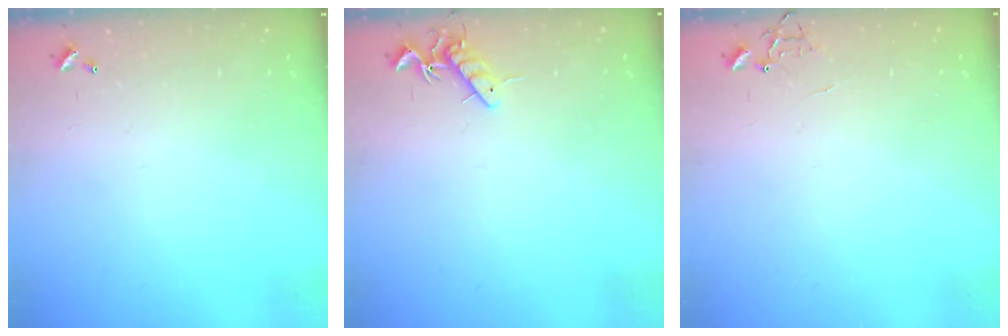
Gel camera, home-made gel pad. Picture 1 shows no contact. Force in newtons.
{"total": 7.6, "press": 7.5, "slide": 0.8}
{"total": 6.4, "press": 6.4, "slide": 0.6}